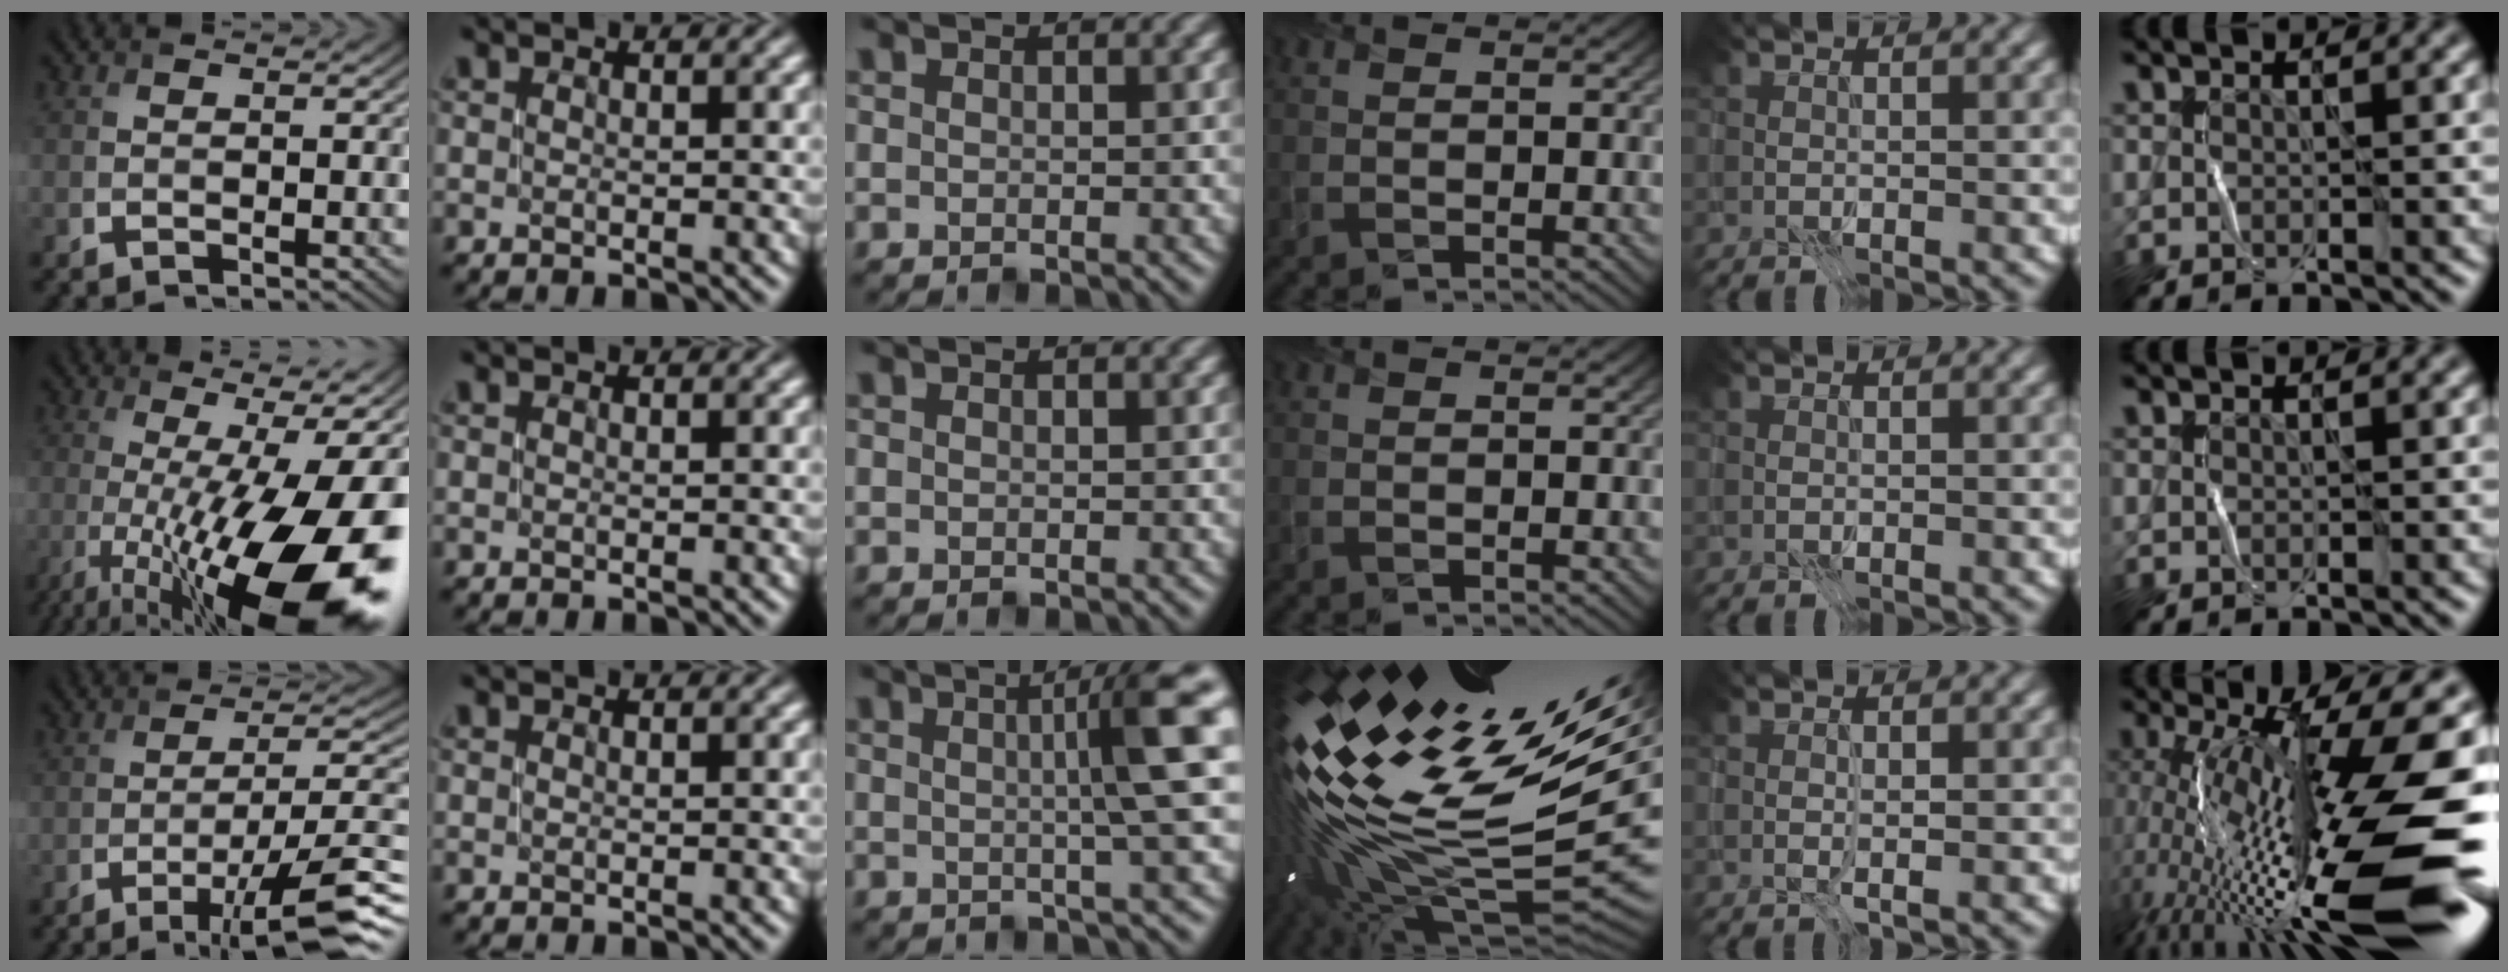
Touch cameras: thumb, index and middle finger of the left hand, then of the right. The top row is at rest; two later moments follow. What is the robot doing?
{"motion": "open", "object": "stapler"}